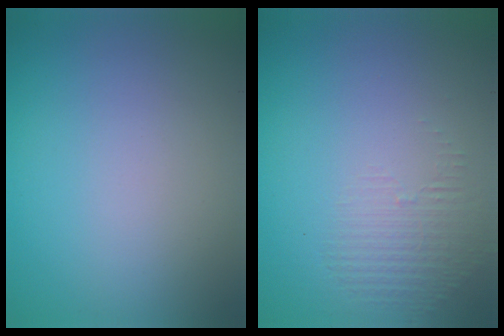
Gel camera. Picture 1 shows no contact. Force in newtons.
{"total": 1.4, "press": 0.1, "slide": 1.4}